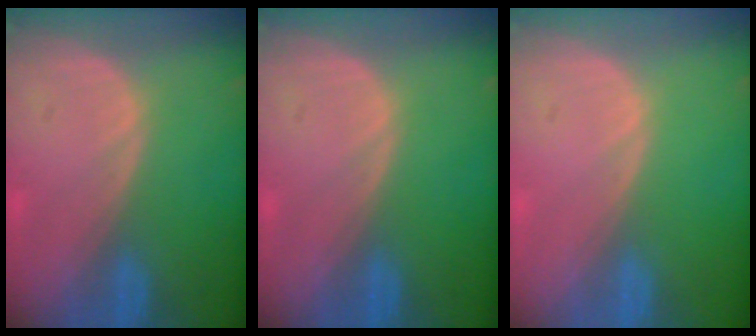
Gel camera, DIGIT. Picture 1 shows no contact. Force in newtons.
{"total": 0.0}
{"total": 0.0}